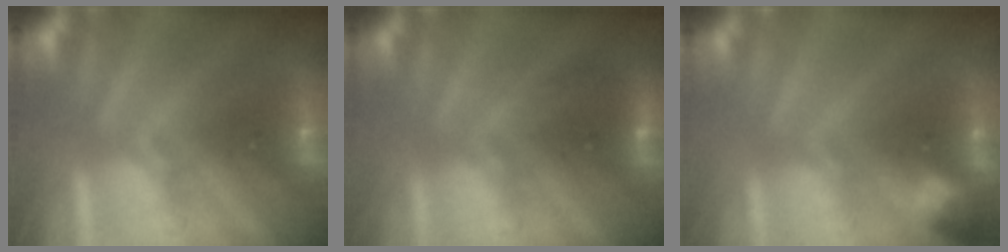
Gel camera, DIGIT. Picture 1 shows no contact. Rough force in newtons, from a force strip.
{"total": 2.6}
{"total": 2.8}